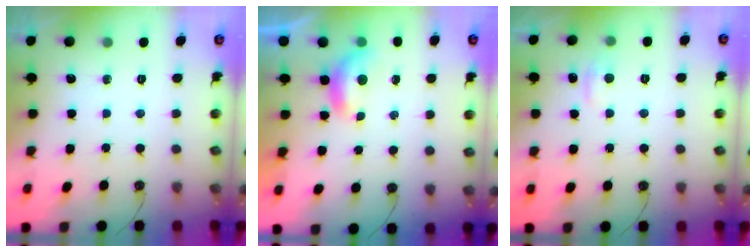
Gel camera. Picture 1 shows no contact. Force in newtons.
{"total": 1.2, "press": 1.1, "slide": 0.5}
{"total": 1.0, "press": 0.7, "slide": 0.7}